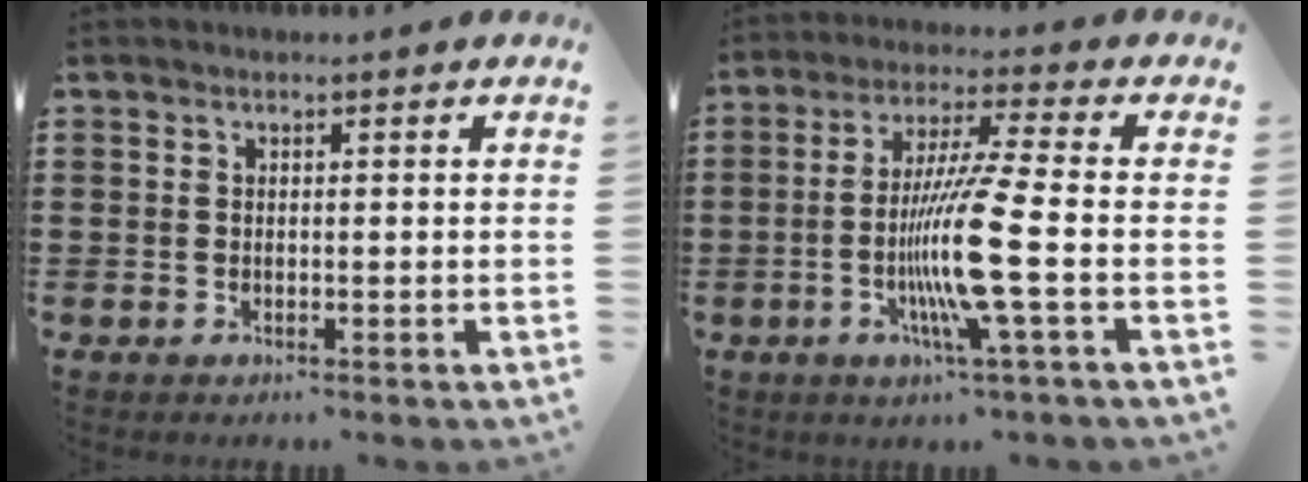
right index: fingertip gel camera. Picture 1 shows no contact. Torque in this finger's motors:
{"motor_torque": [2.14, 0.00, 0.81, 0.21]}